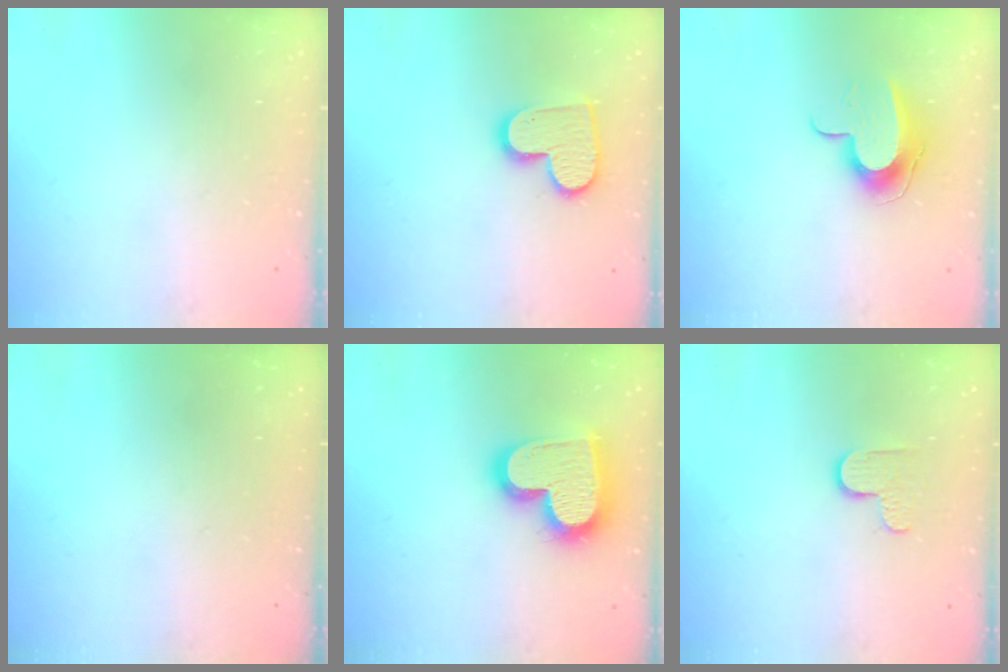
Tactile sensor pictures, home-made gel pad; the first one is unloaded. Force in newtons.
{"total": 11.8, "press": 11.8, "slide": 0.8}
{"total": 9.9, "press": 9.9, "slide": 0.4}
{"total": 0.0}
{"total": 20.6, "press": 20.5, "slide": 1.4}
{"total": 5.5, "press": 5.5, "slide": 0.4}